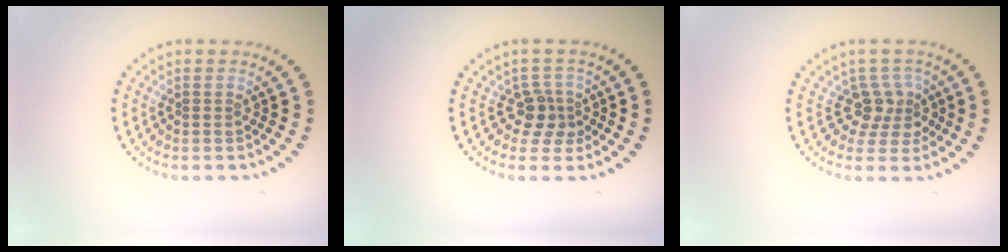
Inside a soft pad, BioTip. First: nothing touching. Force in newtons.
{"total": 2.4, "press": 1.9, "slide": 1.5}
{"total": 2.7, "press": 2.1, "slide": 1.8}